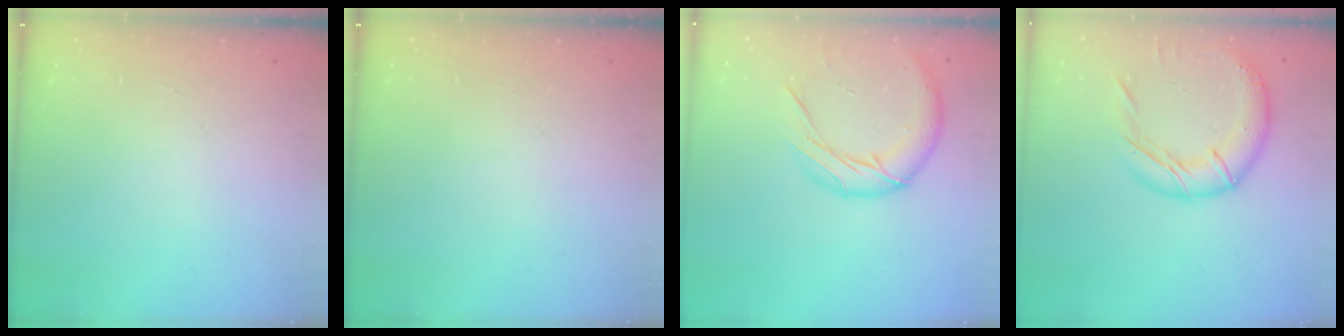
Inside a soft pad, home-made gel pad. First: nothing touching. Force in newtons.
{"total": 0.0}
{"total": 13.1, "press": 13.0, "slide": 1.8}
{"total": 15.8, "press": 15.7, "slide": 1.7}